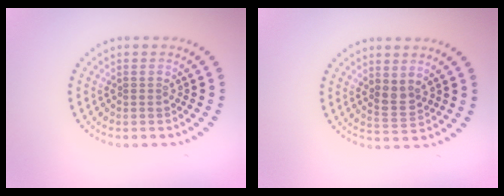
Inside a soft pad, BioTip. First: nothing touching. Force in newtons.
{"total": 1.7, "press": 1.6, "slide": 0.7}